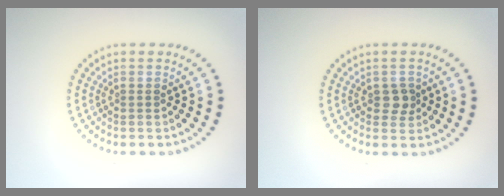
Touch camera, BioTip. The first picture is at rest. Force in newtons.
{"total": 1.5, "press": 1.5, "slide": 0.4}